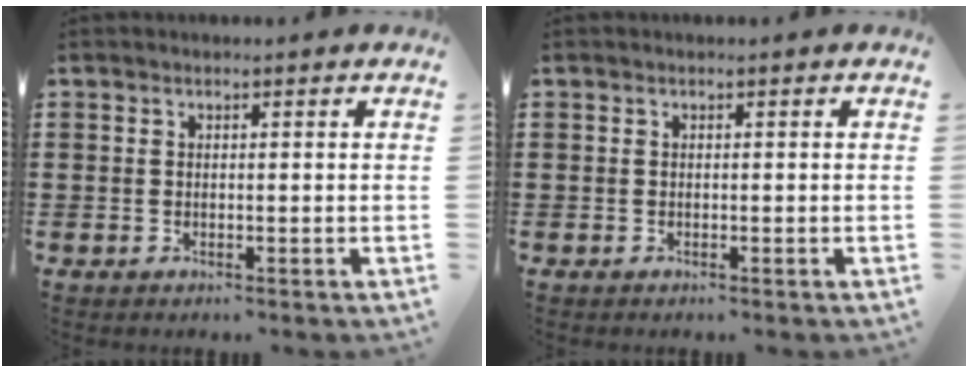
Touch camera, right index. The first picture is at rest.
{"total": 0.0}